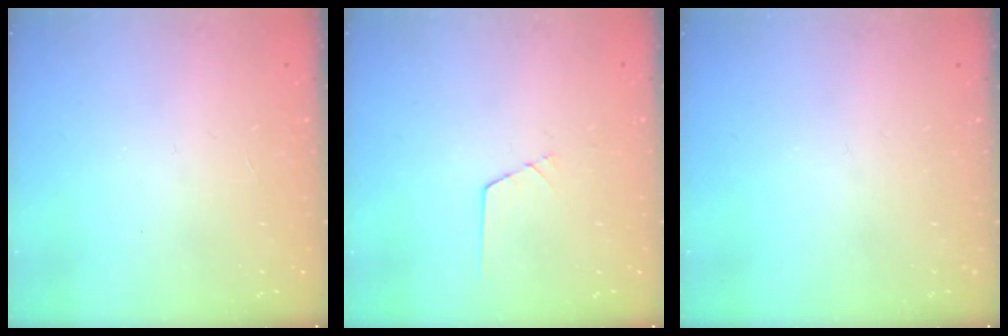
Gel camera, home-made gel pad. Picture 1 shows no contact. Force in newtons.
{"total": 1.6, "press": 1.6, "slide": 0.0}
{"total": 0.0}